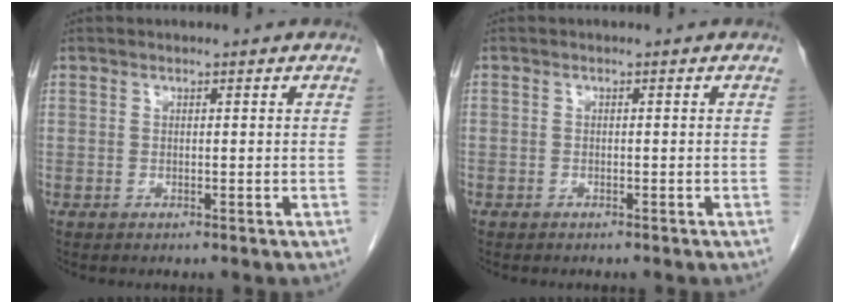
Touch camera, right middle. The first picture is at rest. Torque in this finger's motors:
{"motor_torque": [1.04, -1.09, 0.04, -0.12]}